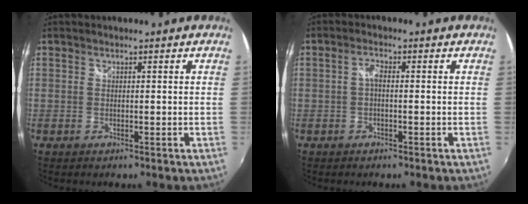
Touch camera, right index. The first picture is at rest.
{"total": 1.8, "force": [-0.3, 0.8, 1.5], "torque": [-0.032, 0.006, -0.008]}